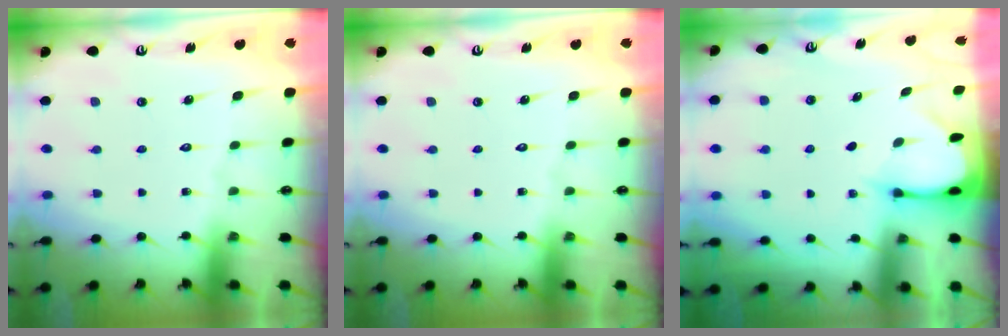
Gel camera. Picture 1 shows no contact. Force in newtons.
{"total": 0.0}
{"total": 2.6, "press": 2.6, "slide": 0.3}